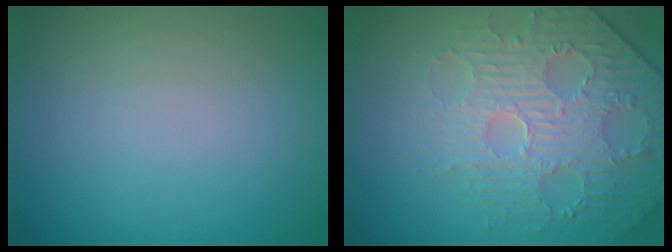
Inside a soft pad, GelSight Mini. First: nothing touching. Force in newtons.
{"total": 4.4, "press": 4.3, "slide": 1.2}